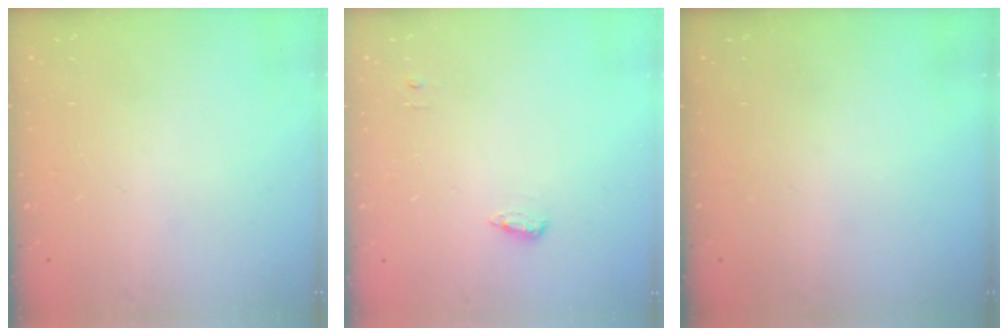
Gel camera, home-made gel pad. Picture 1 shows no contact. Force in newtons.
{"total": 4.9, "press": 4.8, "slide": 1.0}
{"total": 0.0}